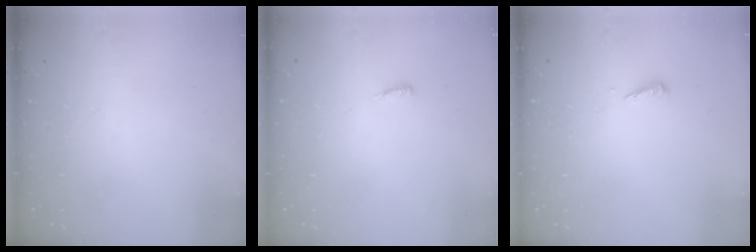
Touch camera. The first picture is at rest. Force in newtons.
{"total": 4.3, "press": 4.1, "slide": 1.3}
{"total": 2.5, "press": 2.5, "slide": 0.1}